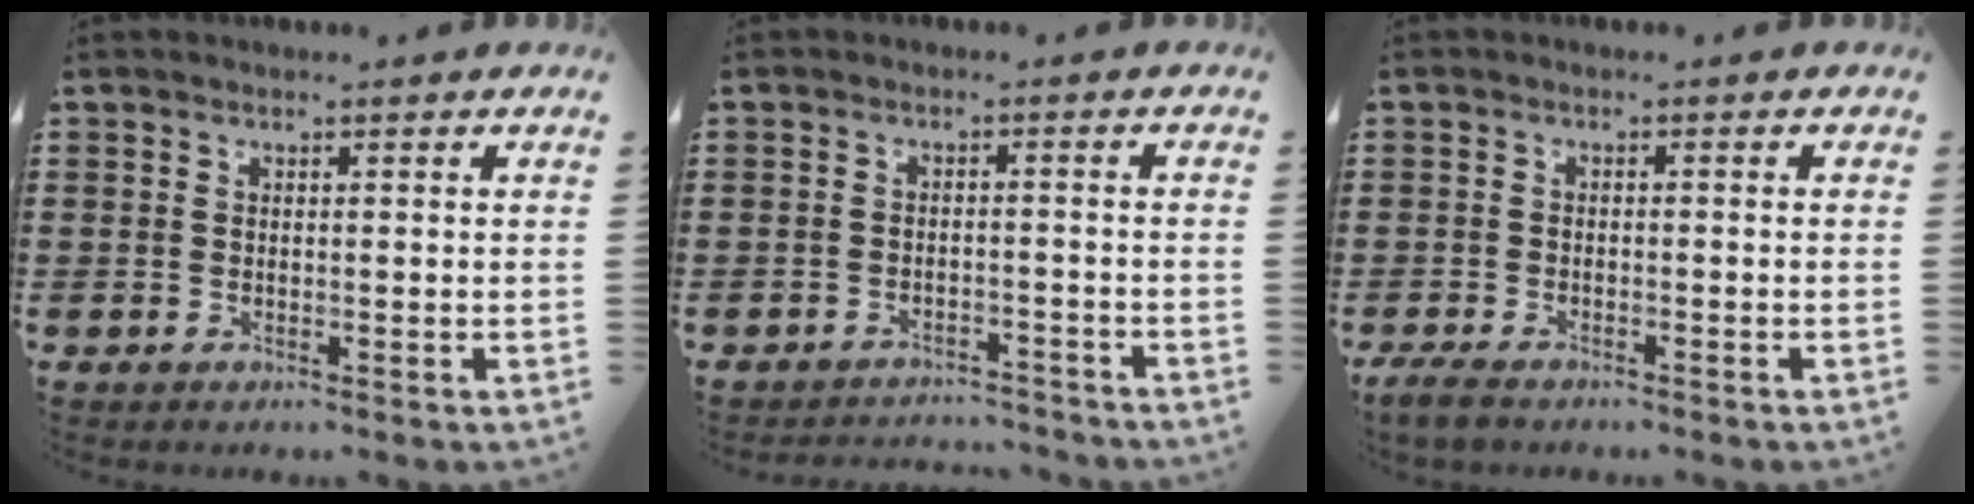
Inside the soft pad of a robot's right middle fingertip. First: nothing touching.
{"total": 2.5, "force": [-2.5, 0.2, 0.0], "torque": [-0.006, 0.001, -0.054]}
{"total": 2.2, "force": [-1.7, 0.7, 1.1], "torque": [-0.034, 0.000, -0.039]}